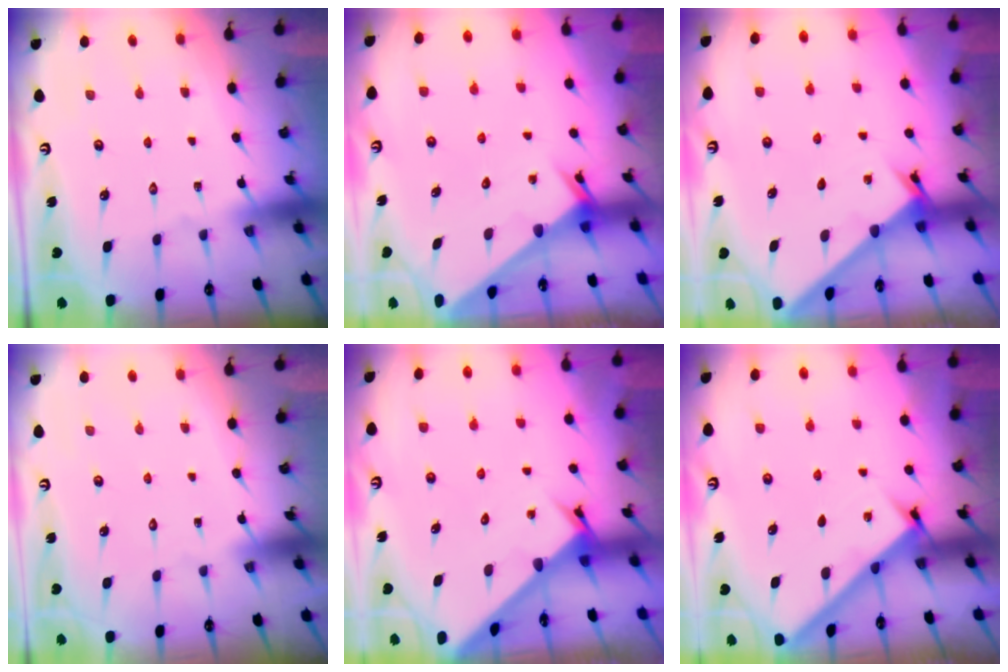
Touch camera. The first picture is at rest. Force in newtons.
{"total": 1.8, "press": 1.8, "slide": 0.1}
{"total": 1.4, "press": 1.4, "slide": 0.1}
{"total": 1.6, "press": 1.6, "slide": 0.1}
{"total": 2.6, "press": 2.6, "slide": 0.3}
{"total": 2.8, "press": 2.8, "slide": 0.3}